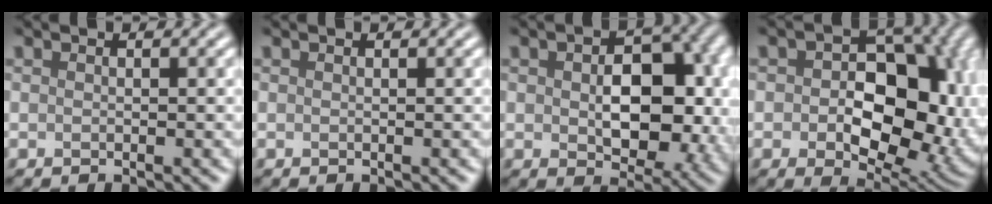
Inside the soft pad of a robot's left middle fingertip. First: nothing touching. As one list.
[{"total": 0.0}, {"total": 8.9, "force": [-0.1, 5.6, 6.9], "torque": [-0.101, -0.008, 0.006]}, {"total": 13.0, "force": [0.2, 8.7, 9.6], "torque": [-0.116, -0.004, 0.010]}]